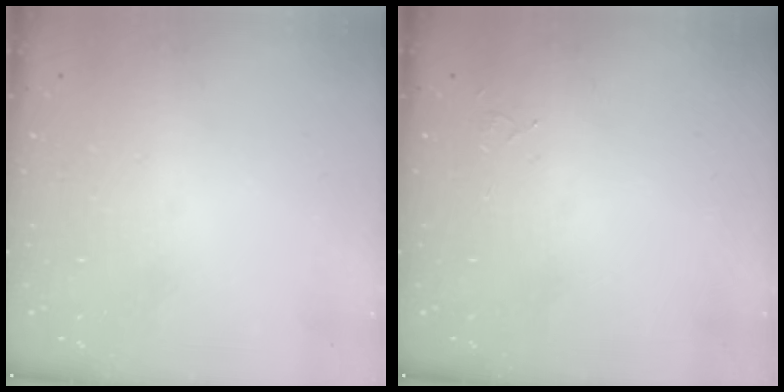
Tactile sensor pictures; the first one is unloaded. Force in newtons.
{"total": 5.2, "press": 5.2, "slide": 0.4}